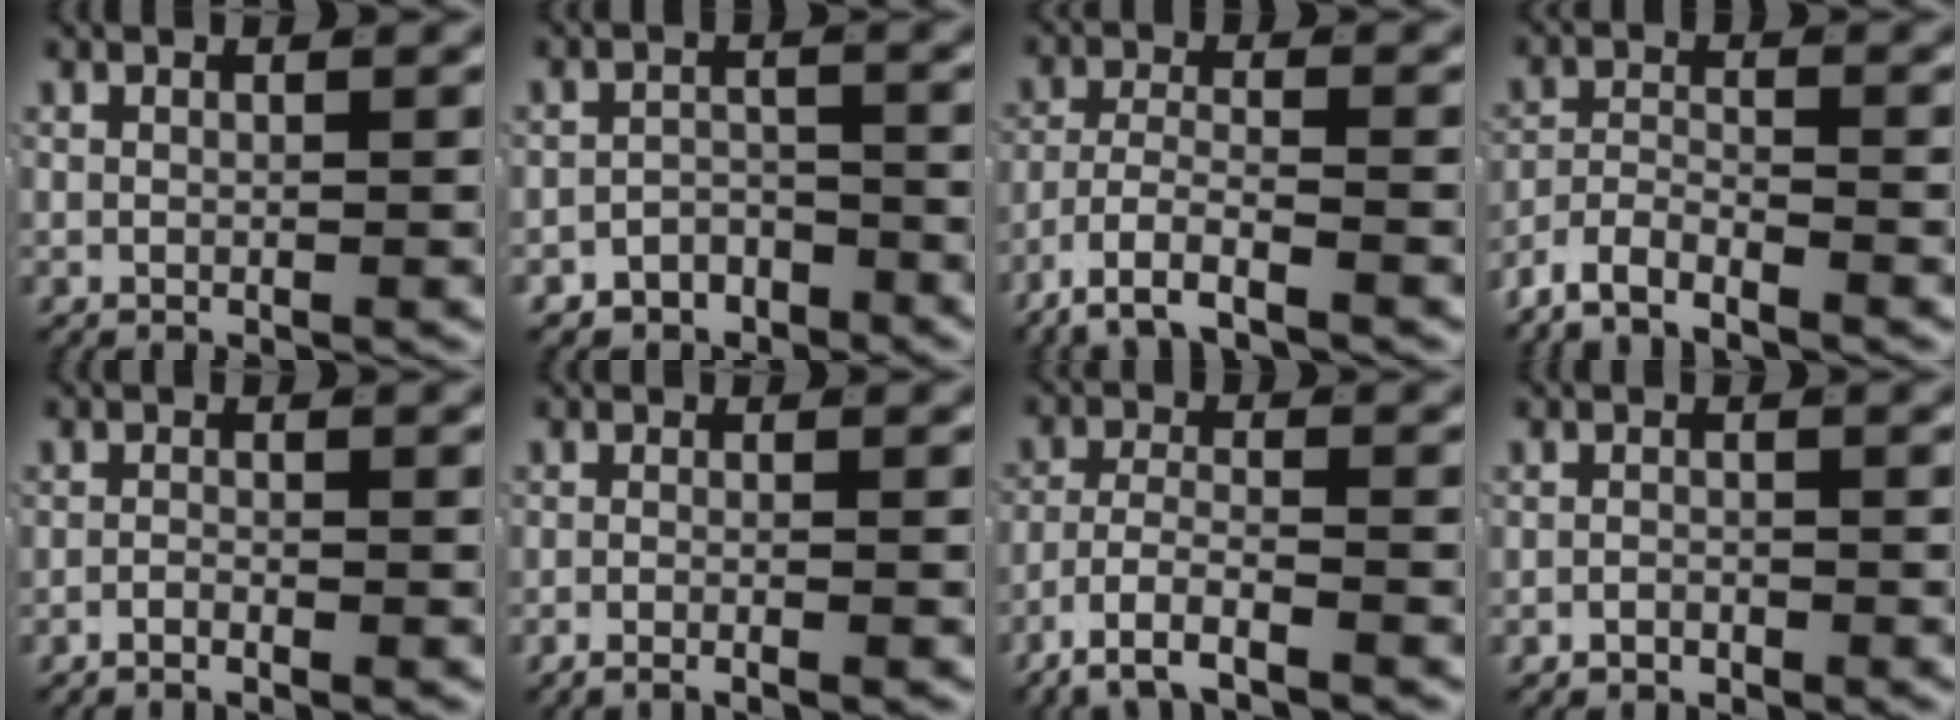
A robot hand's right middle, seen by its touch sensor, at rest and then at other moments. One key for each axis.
{"total": 4.3, "fx": -3.7, "fy": 2.1, "fz": 0.3, "tx": 0.017, "ty": -0.005, "tz": -0.068}
{"total": 5.2, "fx": -3.9, "fy": 1.5, "fz": 3.1, "tx": -0.062, "ty": -0.015, "tz": -0.063}
{"total": 4.5, "fx": -3.6, "fy": 1.8, "fz": 1.8, "tx": -0.032, "ty": -0.006, "tz": -0.070}
{"total": 1.3, "fx": -1.3, "fy": 0.1, "fz": 0.4, "tx": -0.008, "ty": -0.003, "tz": -0.026}
{"total": 2.1, "fx": -1.8, "fy": 0.3, "fz": 1.0, "tx": -0.020, "ty": 0.001, "tz": -0.035}
{"total": 4.7, "fx": -3.6, "fy": 1.4, "fz": 2.7, "tx": -0.053, "ty": -0.011, "tz": -0.060}
{"total": 0.9, "fx": -0.9, "fy": 0.2, "fz": 0.1, "tx": 0.000, "ty": -0.003, "tz": -0.014}